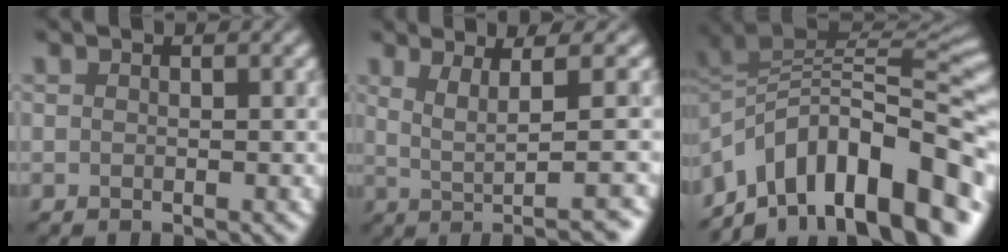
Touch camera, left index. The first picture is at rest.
{"total": 5.0, "force": [0.4, 0.7, 4.9], "torque": [-0.080, 0.006, 0.028]}
{"total": 13.7, "force": [-7.4, 6.6, 9.4], "torque": [-0.162, 0.026, -0.121]}